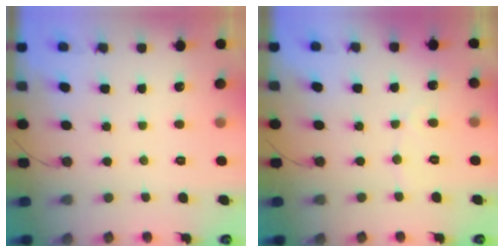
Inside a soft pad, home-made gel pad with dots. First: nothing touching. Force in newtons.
{"total": 2.6, "press": 2.6, "slide": 0.2}